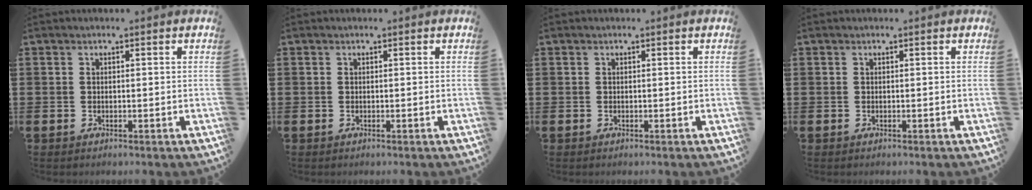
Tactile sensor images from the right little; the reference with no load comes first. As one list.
[{"total": 0.0}, {"total": 0.0}, {"total": 0.0}]